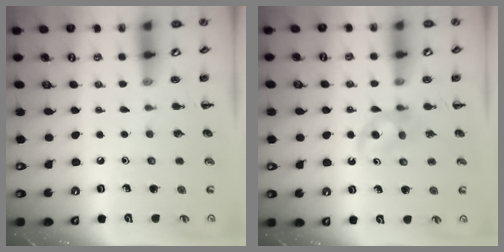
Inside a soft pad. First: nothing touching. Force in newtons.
{"total": 4.7, "press": 4.5, "slide": 1.3}